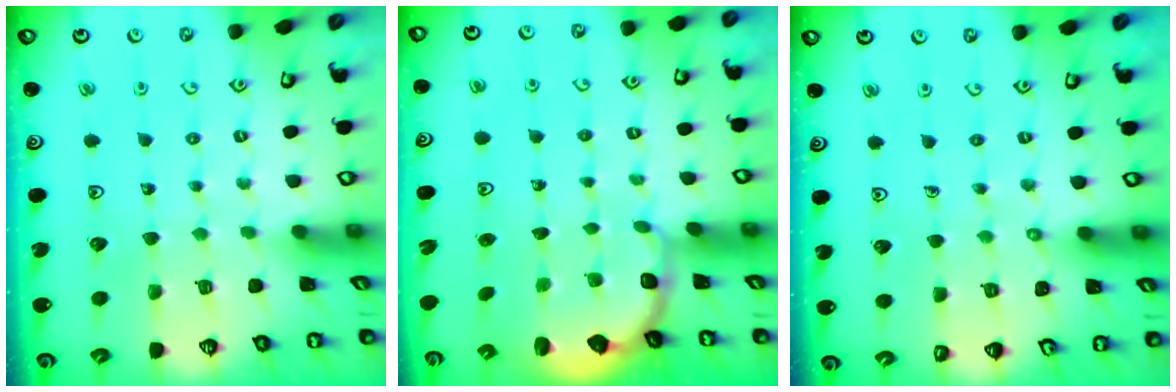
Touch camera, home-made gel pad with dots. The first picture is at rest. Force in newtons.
{"total": 2.7, "press": 2.0, "slide": 1.8}
{"total": 2.5, "press": 2.5, "slide": 0.4}